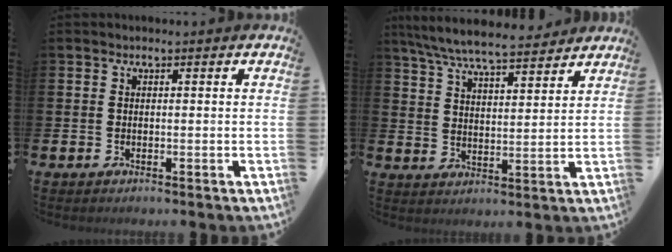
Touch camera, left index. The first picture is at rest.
{"total": 7.5, "force": [7.1, 0.8, 2.4], "torque": [-0.073, -0.036, 0.127]}